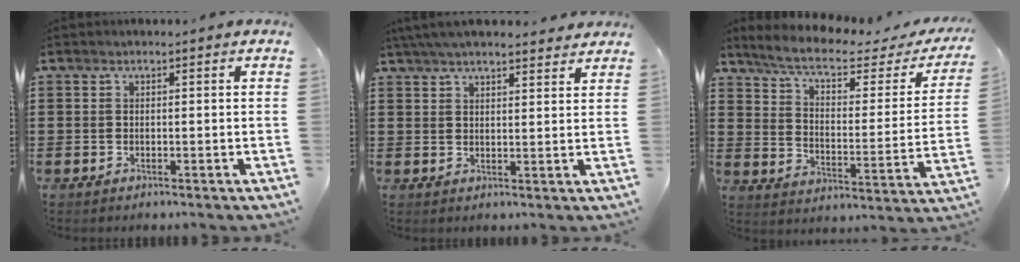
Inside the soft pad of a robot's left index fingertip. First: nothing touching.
{"total": 4.5, "force": [4.2, 0.3, 1.6], "torque": [-0.042, -0.005, 0.079]}
{"total": 6.5, "force": [4.8, 1.2, 4.2], "torque": [-0.101, -0.024, 0.078]}